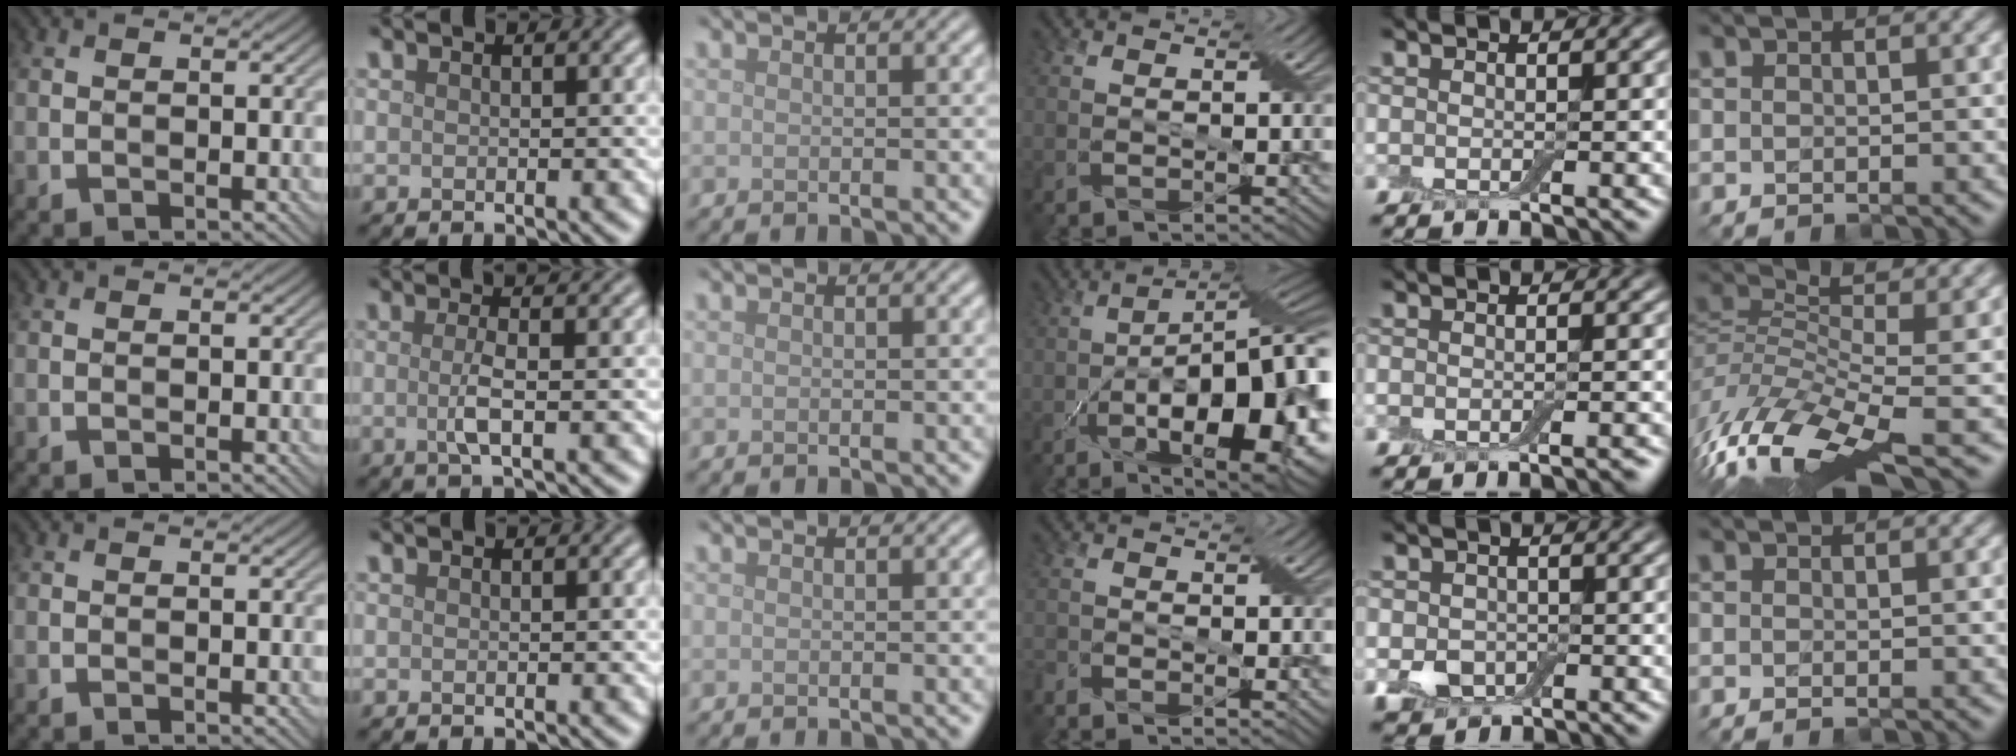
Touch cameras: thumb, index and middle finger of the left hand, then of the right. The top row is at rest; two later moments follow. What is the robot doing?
{"motion": "insert", "object": "drawer"}